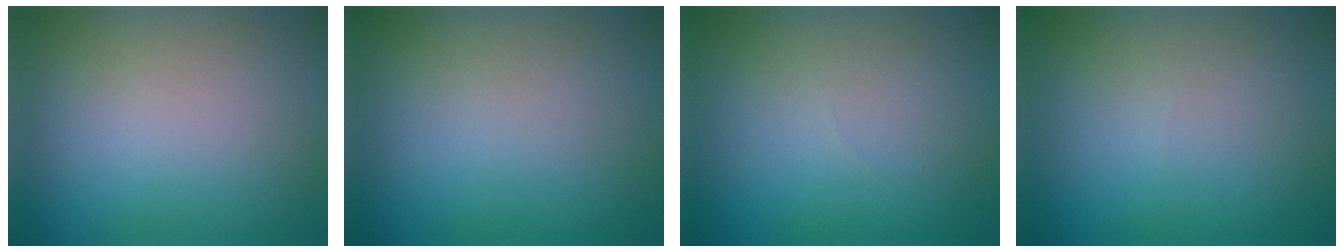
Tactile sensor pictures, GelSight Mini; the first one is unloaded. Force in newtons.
{"total": 0.0}
{"total": 0.0}
{"total": 0.0}